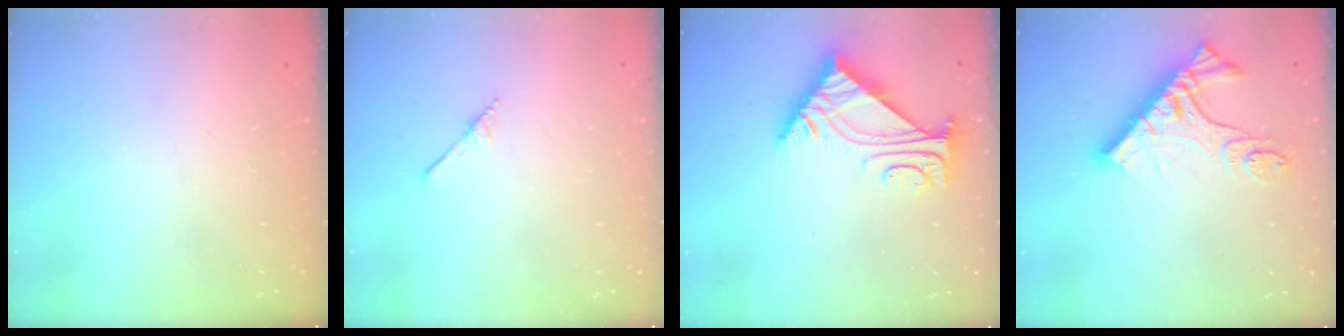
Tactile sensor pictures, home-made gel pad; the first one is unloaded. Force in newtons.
{"total": 2.5, "press": 2.4, "slide": 0.3}
{"total": 5.9, "press": 5.8, "slide": 0.6}
{"total": 12.7, "press": 12.7, "slide": 1.2}